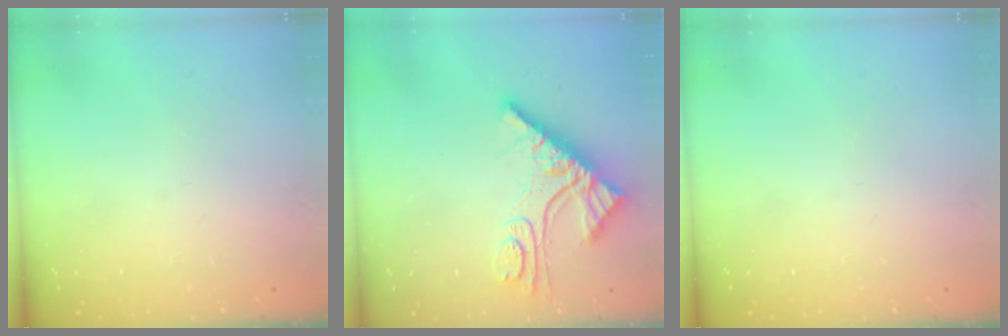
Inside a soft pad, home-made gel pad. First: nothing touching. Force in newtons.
{"total": 11.8, "press": 11.7, "slide": 0.9}
{"total": 0.0}